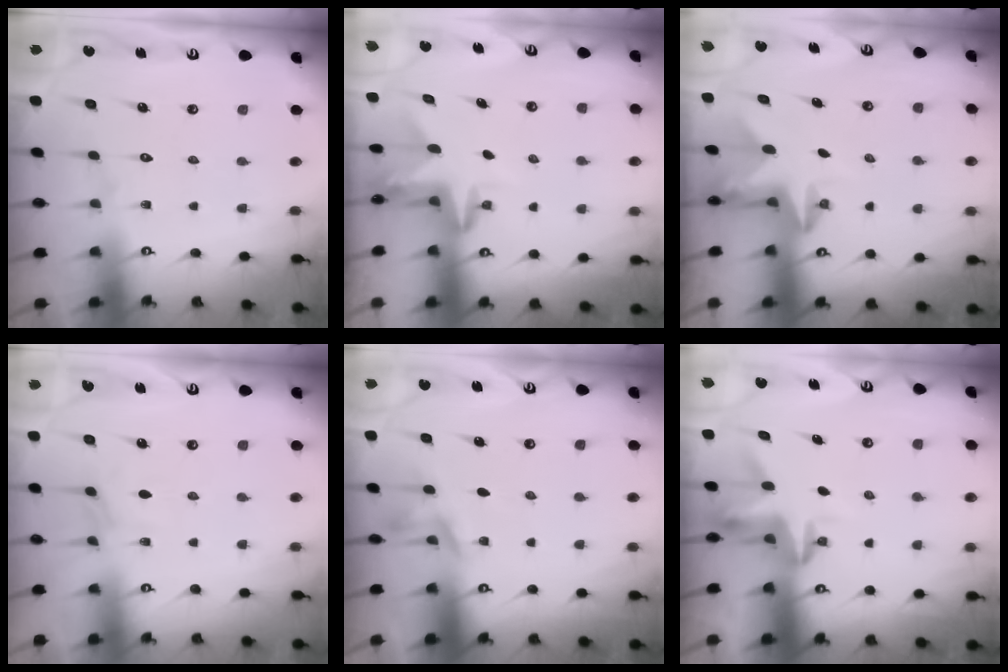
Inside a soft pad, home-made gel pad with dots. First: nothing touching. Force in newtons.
{"total": 3.4, "press": 3.4, "slide": 0.3}
{"total": 2.3, "press": 2.3, "slide": 0.4}
{"total": 3.0, "press": 3.0, "slide": 0.5}
{"total": 2.9, "press": 2.3, "slide": 1.7}
{"total": 3.5, "press": 3.5, "slide": 0.2}